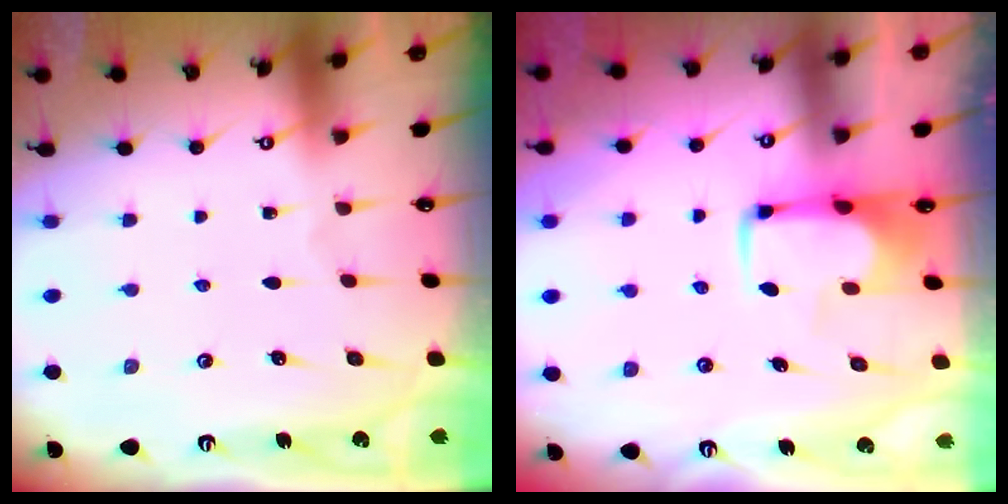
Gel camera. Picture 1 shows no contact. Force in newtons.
{"total": 1.8, "press": 1.7, "slide": 0.5}